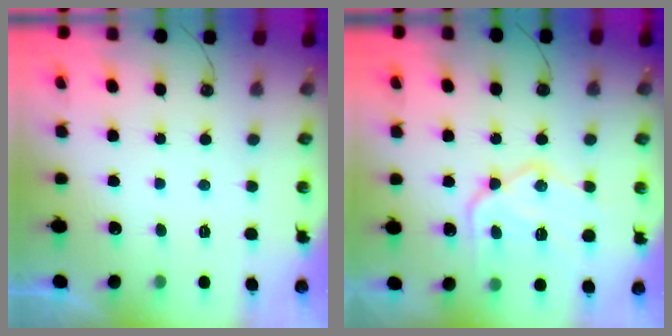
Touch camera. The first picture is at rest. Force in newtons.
{"total": 18.2, "press": 18.1, "slide": 1.8}